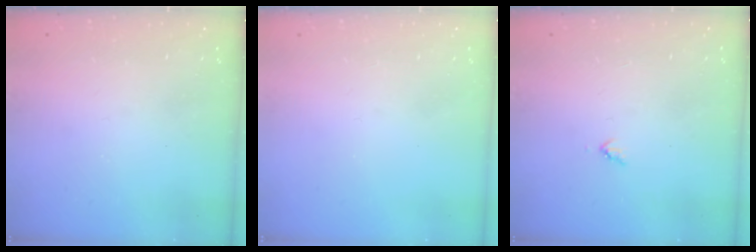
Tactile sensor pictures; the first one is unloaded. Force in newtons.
{"total": 0.0}
{"total": 3.0, "press": 3.0, "slide": 0.3}